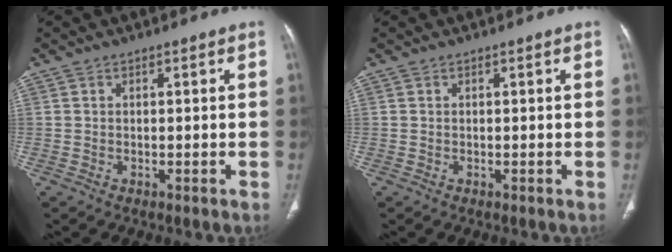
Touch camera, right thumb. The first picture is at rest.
{"total": 0.0}